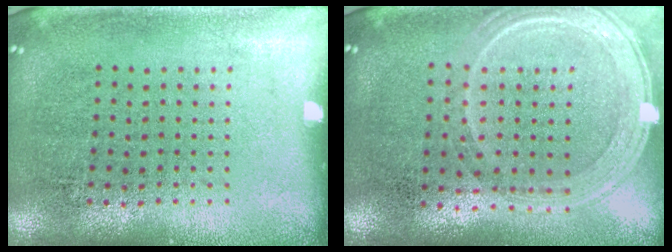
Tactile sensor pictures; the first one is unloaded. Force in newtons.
{"total": 1.2, "press": 1.2, "slide": 0.4}